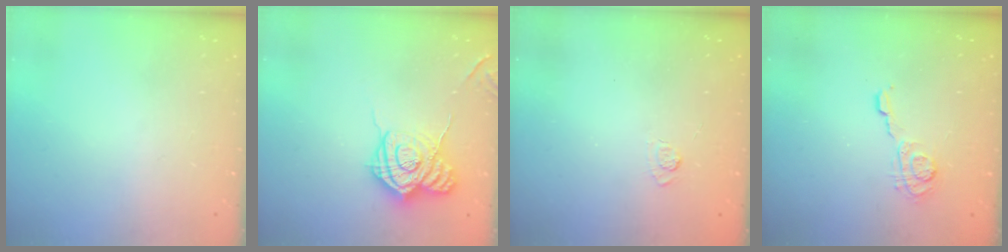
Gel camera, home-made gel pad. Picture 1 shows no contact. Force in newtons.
{"total": 15.8, "press": 15.8, "slide": 0.8}
{"total": 2.2, "press": 1.8, "slide": 1.3}
{"total": 6.1, "press": 6.1, "slide": 0.7}